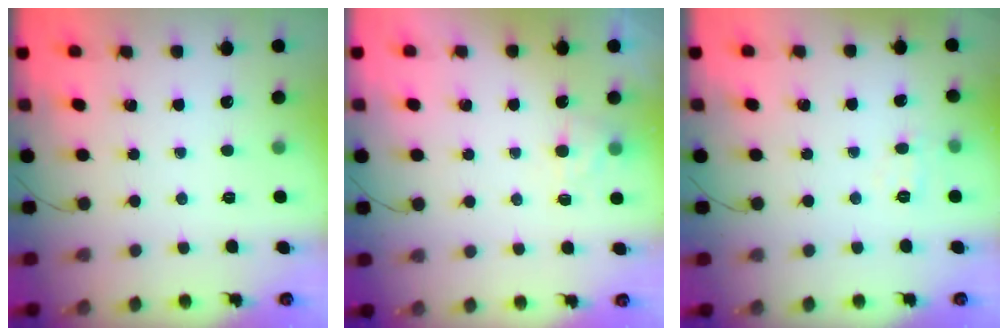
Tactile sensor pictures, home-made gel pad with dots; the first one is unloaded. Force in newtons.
{"total": 5.2, "press": 5.0, "slide": 1.3}
{"total": 5.4, "press": 5.2, "slide": 1.3}